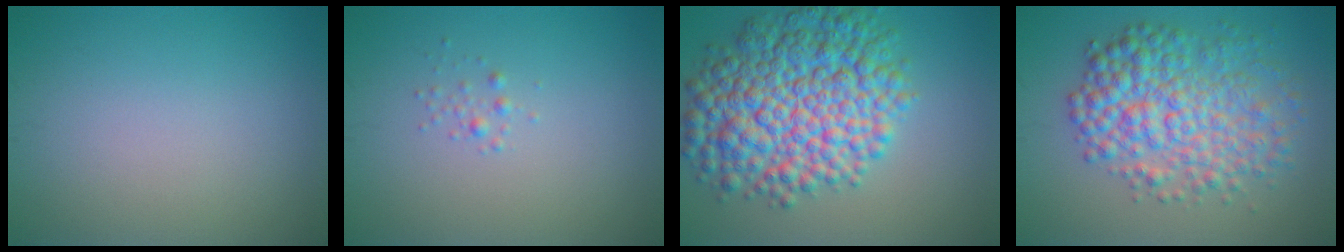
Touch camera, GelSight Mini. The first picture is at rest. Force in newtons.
{"total": 0.7, "press": 0.7, "slide": 0.0}
{"total": 11.0, "press": 11.0, "slide": 0.1}
{"total": 7.1, "press": 7.1, "slide": 0.1}